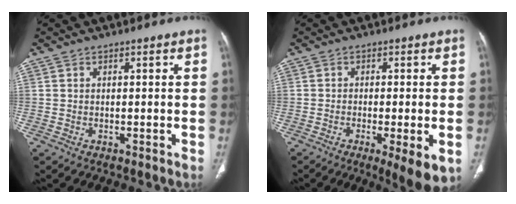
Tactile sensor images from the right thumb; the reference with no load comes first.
{"total": 8.3, "force": [-3.0, 1.8, 7.5], "torque": [-0.107, -0.017, -0.043]}